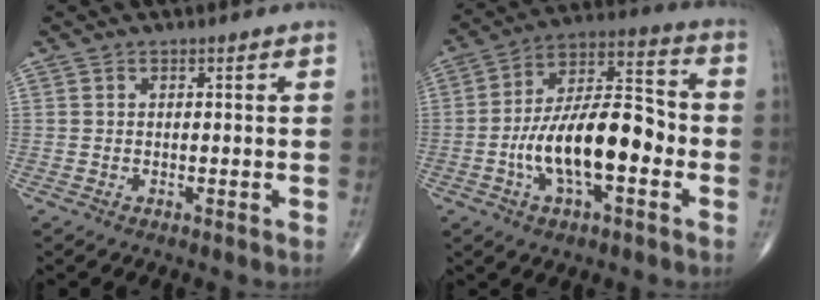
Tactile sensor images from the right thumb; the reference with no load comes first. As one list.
[{"total": 17.7, "force": [-4.3, 7.6, 15.5], "torque": [-0.258, 0.042, -0.078]}]